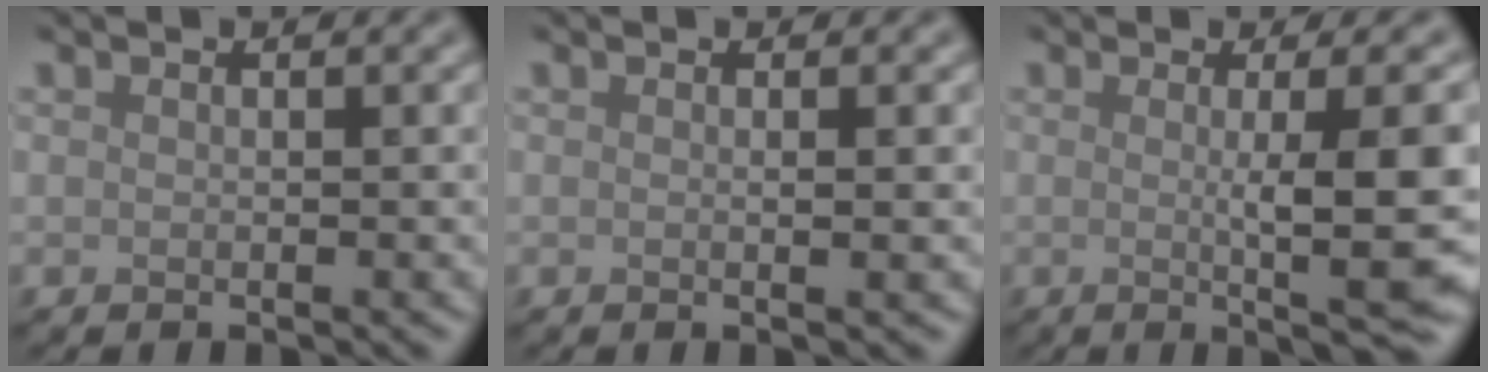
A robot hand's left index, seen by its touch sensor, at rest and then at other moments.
{"total": 1.4, "force": [0.0, 0.4, 1.3], "torque": [-0.014, 0.001, -0.004]}
{"total": 8.1, "force": [-0.4, 1.3, 7.9], "torque": [-0.108, -0.004, -0.004]}